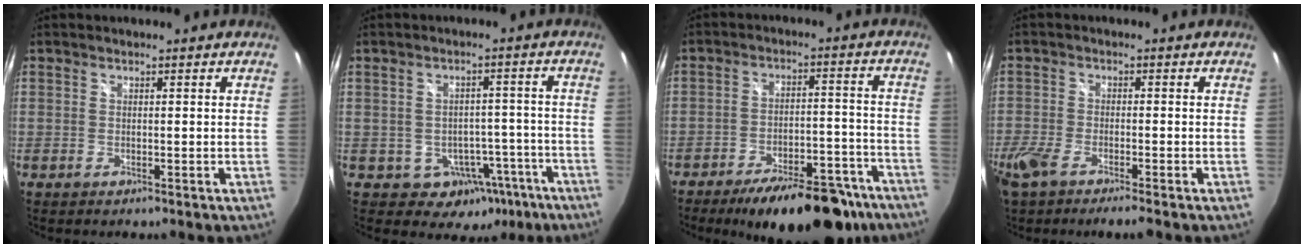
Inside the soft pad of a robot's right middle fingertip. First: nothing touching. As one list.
[{"total": 9.1, "force": [-5.1, 7.0, 2.8], "torque": [-0.047, 0.036, -0.037]}, {"total": 19.3, "force": [-15.0, 6.5, 10.2], "torque": [-0.154, -0.001, -0.198]}, {"total": 7.2, "force": [-5.4, 1.3, 4.6], "torque": [-0.120, -0.025, -0.103]}]